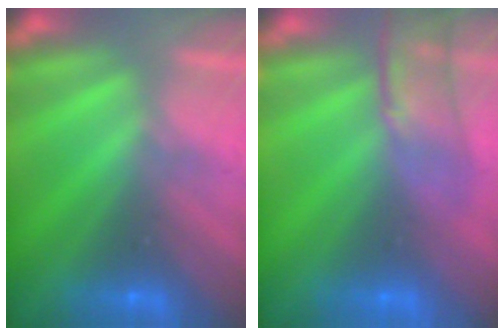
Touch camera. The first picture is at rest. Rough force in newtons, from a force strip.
{"total": 3.1}